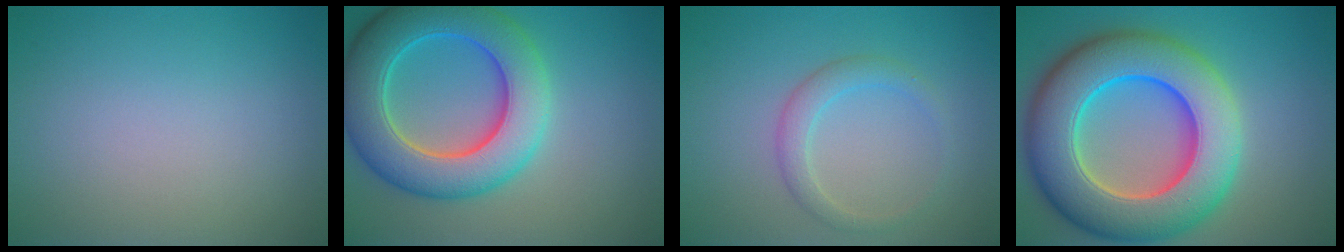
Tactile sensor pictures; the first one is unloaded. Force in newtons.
{"total": 9.5, "press": 9.5, "slide": 0.3}
{"total": 2.1, "press": 2.1, "slide": 0.2}
{"total": 13.3, "press": 13.1, "slide": 2.1}